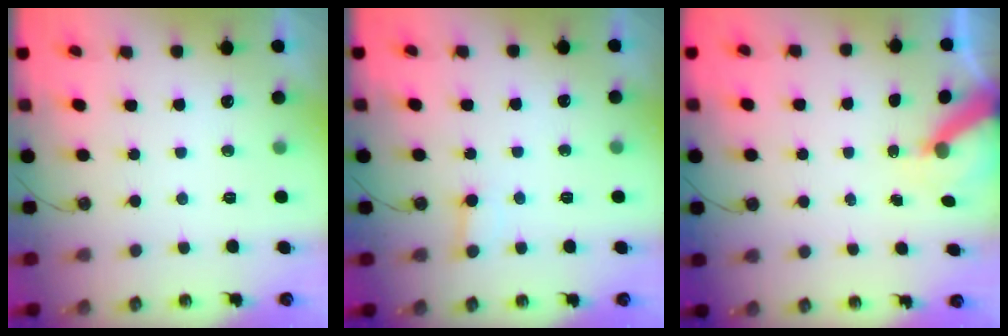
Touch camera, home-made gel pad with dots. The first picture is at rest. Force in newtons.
{"total": 3.2, "press": 3.1, "slide": 0.6}
{"total": 5.4, "press": 5.4, "slide": 0.7}